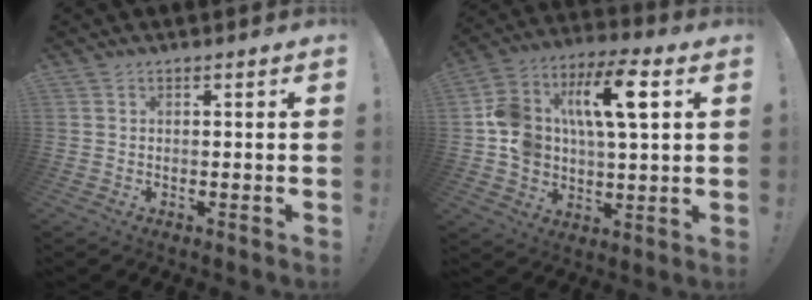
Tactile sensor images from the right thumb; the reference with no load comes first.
{"total": 16.1, "force": [4.6, 9.7, 12.0], "torque": [-0.228, 0.002, 0.078]}